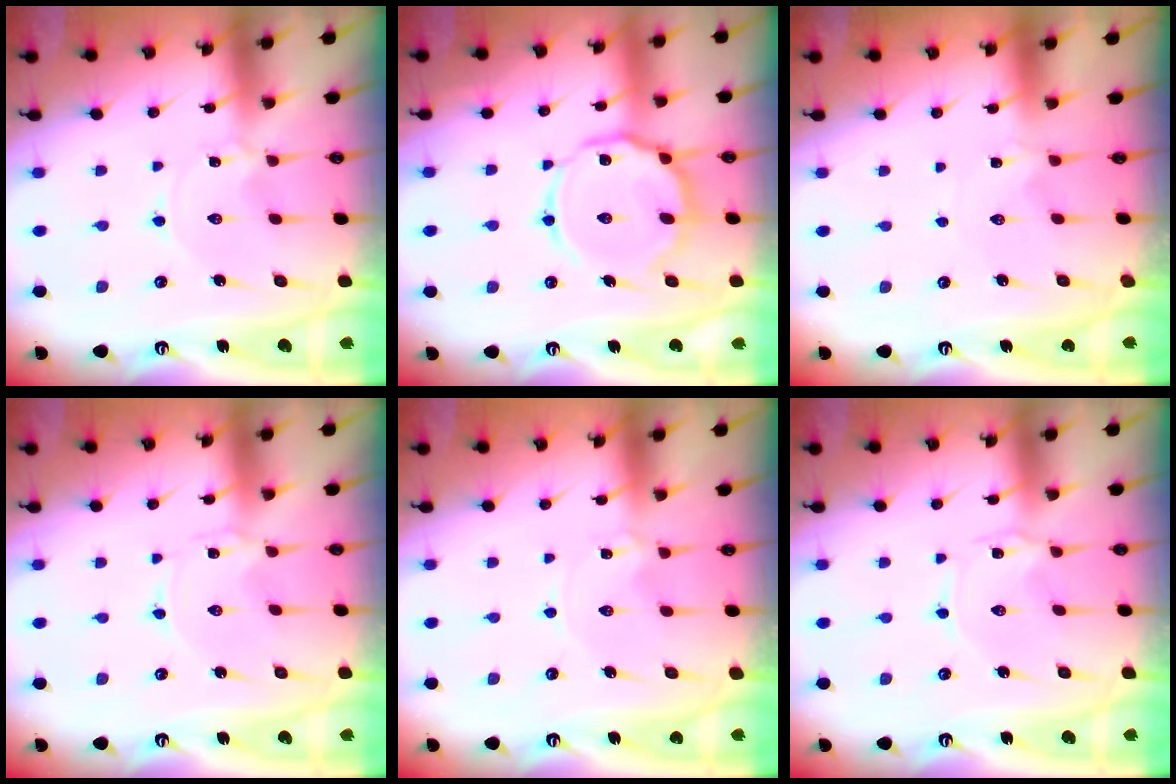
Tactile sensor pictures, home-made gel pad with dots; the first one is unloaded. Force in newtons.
{"total": 13.8, "press": 13.8, "slide": 1.3}
{"total": 1.3, "press": 1.2, "slide": 0.4}
{"total": 0.0}
{"total": 0.7, "press": 0.6, "slide": 0.3}
{"total": 1.3, "press": 1.2, "slide": 0.2}